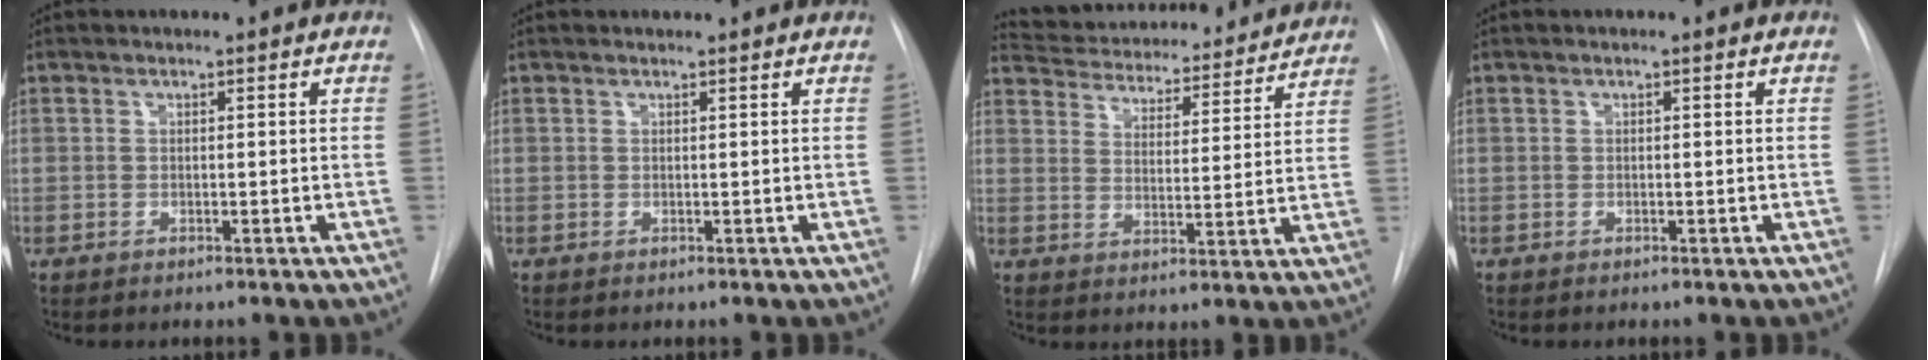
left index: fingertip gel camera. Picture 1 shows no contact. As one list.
[{"total": 1.3, "force": [1.2, 0.1, 0.1], "torque": [-0.011, 0.012, 0.017]}, {"total": 22.4, "force": [20.8, 5.3, 6.3], "torque": [-0.106, -0.001, 0.275]}, {"total": 0.0}]